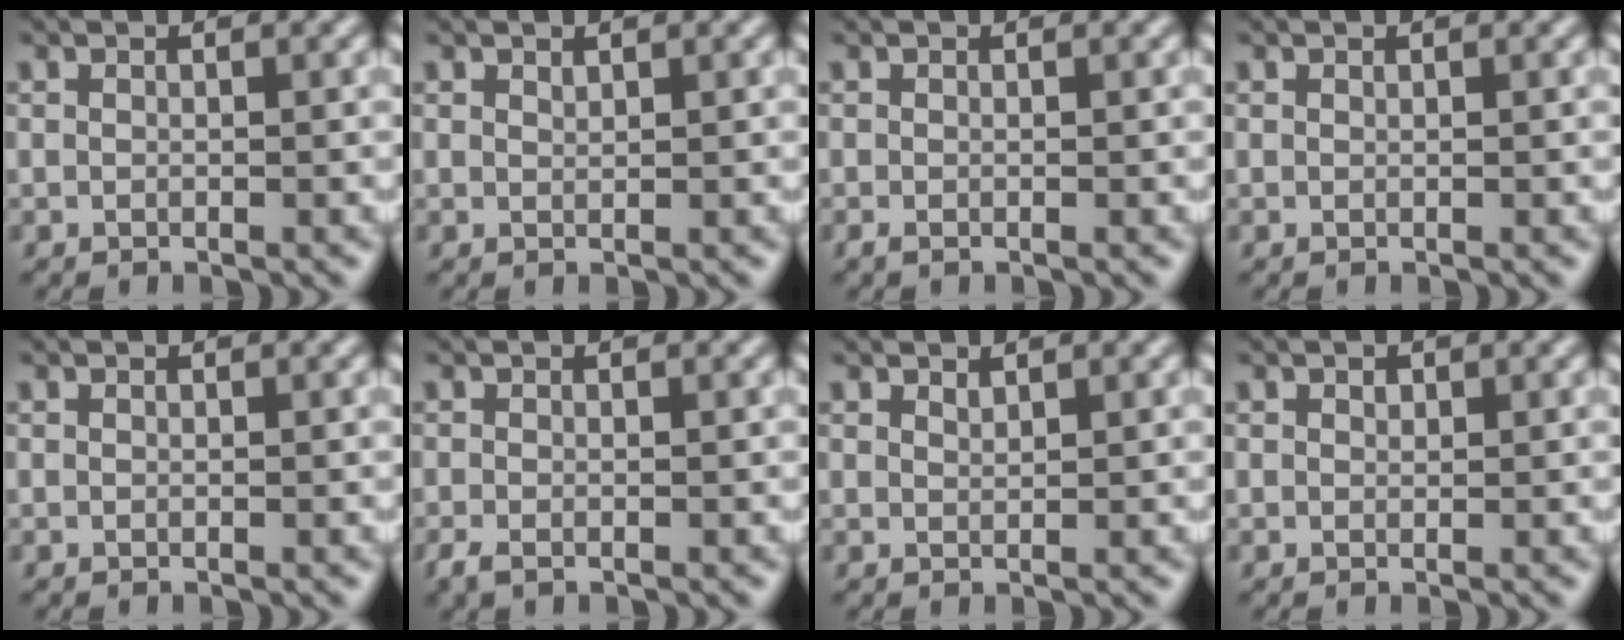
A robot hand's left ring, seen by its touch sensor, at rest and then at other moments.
{"total": 0.5, "force": [0.5, 0.1, 0.2], "torque": [-0.003, -0.002, 0.012]}
{"total": 0.5, "force": [-0.3, 0.1, 0.4], "torque": [-0.008, -0.005, -0.005]}
{"total": 0.0}
{"total": 0.0}
{"total": 1.3, "force": [-0.9, 0.5, 0.8], "torque": [-0.023, -0.007, -0.019]}
{"total": 0.7, "force": [0.7, 0.1, 0.2], "torque": [-0.002, -0.002, 0.015]}
{"total": 0.6, "force": [0.3, 0.4, 0.2], "torque": [-0.003, -0.002, 0.004]}